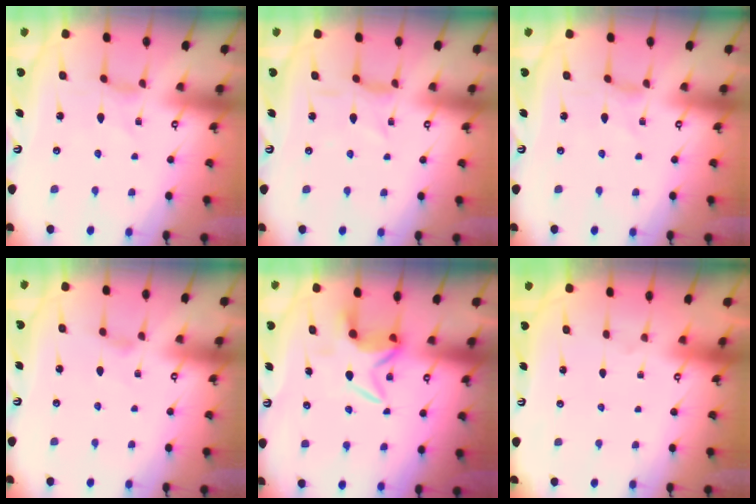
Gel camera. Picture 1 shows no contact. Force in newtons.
{"total": 2.1, "press": 2.1, "slide": 0.6}
{"total": 0.0}
{"total": 1.8, "press": 1.7, "slide": 0.4}
{"total": 6.5, "press": 6.4, "slide": 0.8}
{"total": 0.0}